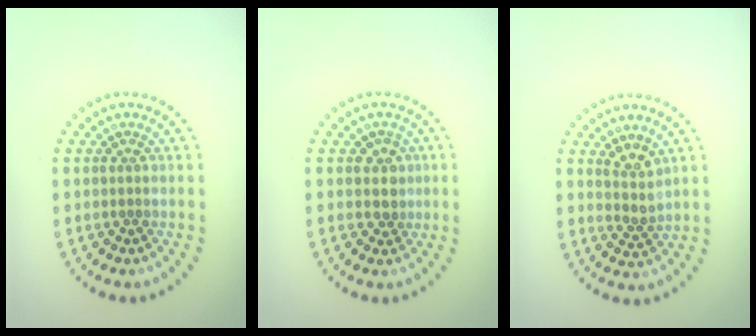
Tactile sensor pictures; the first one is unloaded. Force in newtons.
{"total": 1.8, "press": 1.6, "slide": 0.9}
{"total": 1.9, "press": 1.4, "slide": 1.3}